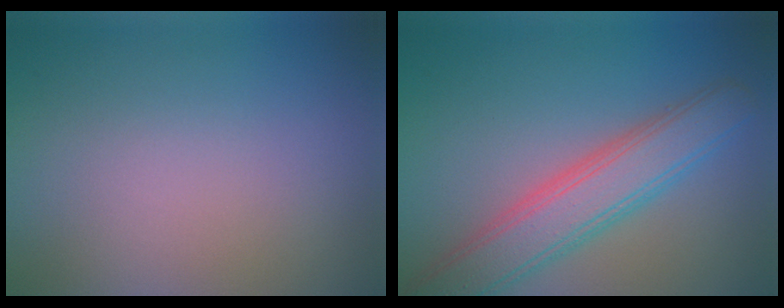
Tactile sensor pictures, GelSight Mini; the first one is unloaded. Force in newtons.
{"total": 6.0, "press": 5.9, "slide": 0.7}